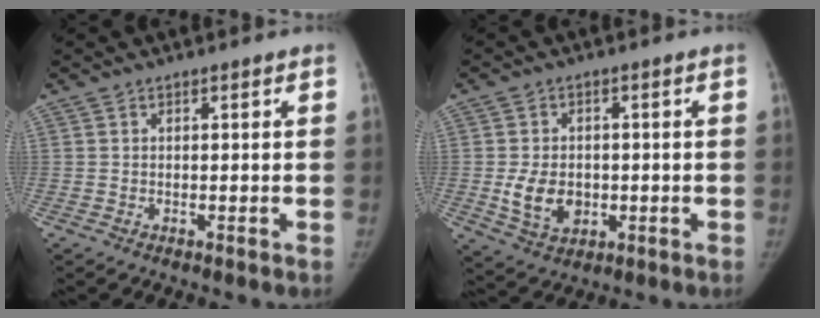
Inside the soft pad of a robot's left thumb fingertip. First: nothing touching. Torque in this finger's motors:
{"motor_torque": [0.11, 0.14, 0.78, 0.03, 0.03]}